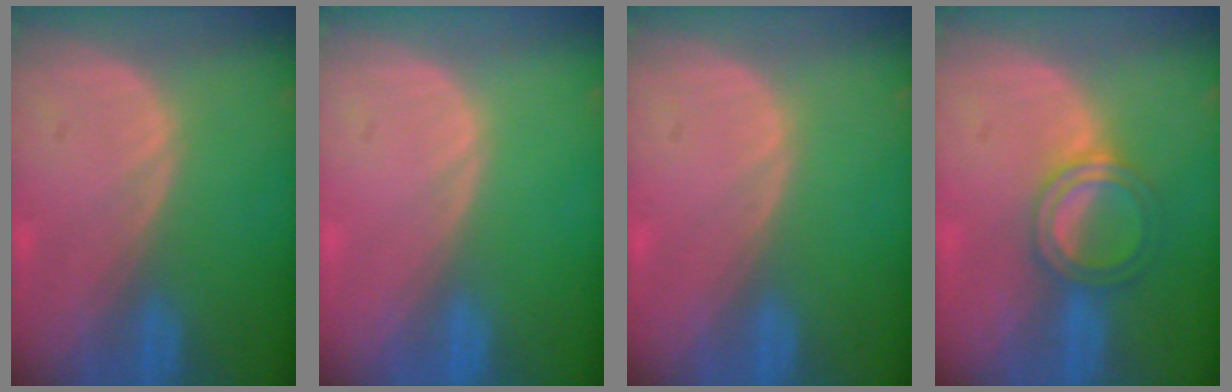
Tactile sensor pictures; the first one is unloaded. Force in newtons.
{"total": 0.0}
{"total": 0.0}
{"total": 5.0, "press": 4.7, "slide": 1.7}